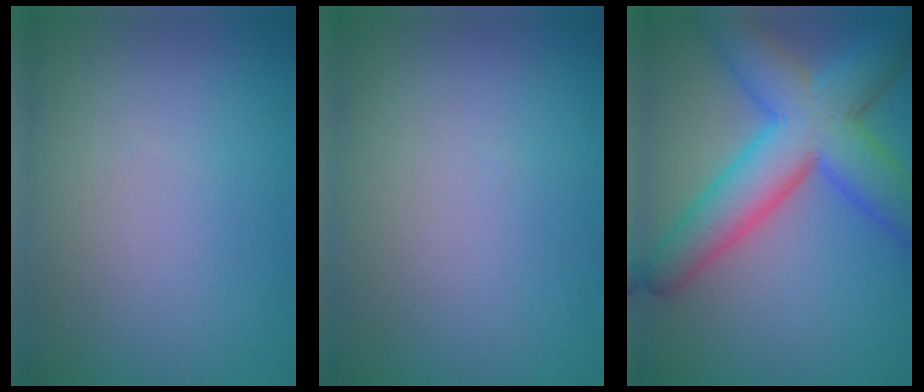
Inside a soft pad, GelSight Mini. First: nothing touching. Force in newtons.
{"total": 0.0}
{"total": 9.6, "press": 9.6, "slide": 0.4}